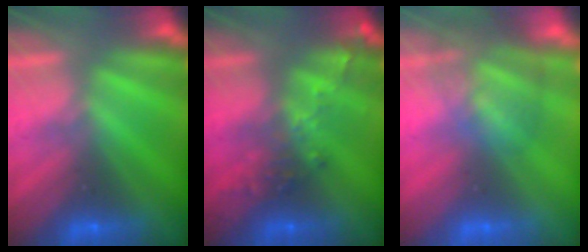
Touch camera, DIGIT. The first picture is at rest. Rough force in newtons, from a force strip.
{"total": 2.7}
{"total": 3.7}